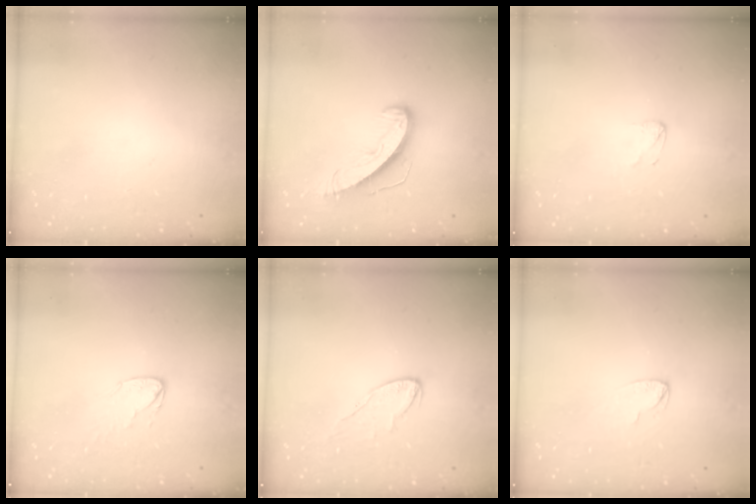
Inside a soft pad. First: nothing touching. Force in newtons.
{"total": 9.2, "press": 9.2, "slide": 0.5}
{"total": 2.6, "press": 2.6, "slide": 0.2}
{"total": 4.0, "press": 4.0, "slide": 0.3}
{"total": 5.9, "press": 5.9, "slide": 0.6}
{"total": 3.8, "press": 3.8, "slide": 0.4}